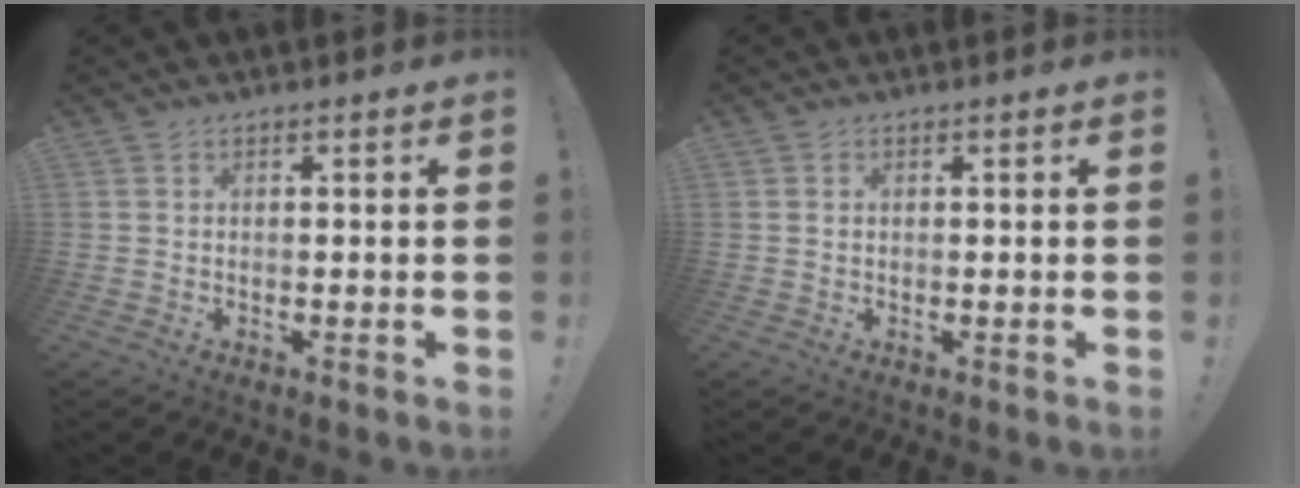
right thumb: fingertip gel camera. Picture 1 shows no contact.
{"total": 0.5, "force": [0.0, 0.5, 0.0], "torque": [-0.009, 0.005, 0.002]}